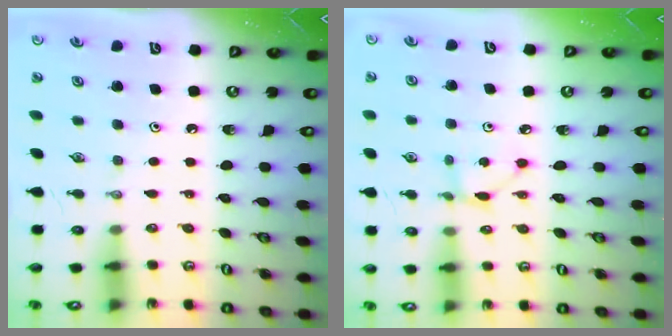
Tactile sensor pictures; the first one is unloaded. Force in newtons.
{"total": 4.2, "press": 4.2, "slide": 0.3}